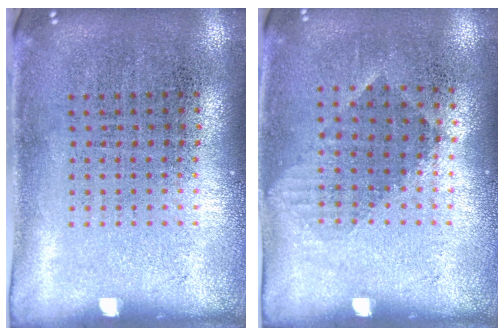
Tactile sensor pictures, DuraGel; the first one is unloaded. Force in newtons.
{"total": 0.9, "press": 0.7, "slide": 0.6}